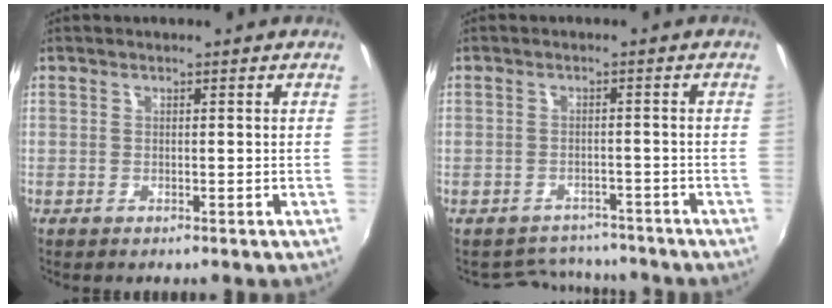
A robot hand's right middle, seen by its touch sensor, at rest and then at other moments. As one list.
[{"total": 7.0, "force": [-6.5, 2.6, 0.6], "torque": [-0.023, 0.011, -0.089]}]